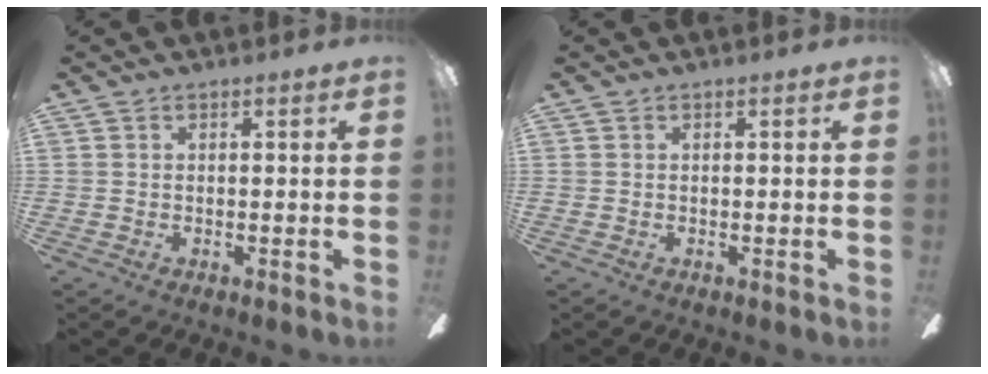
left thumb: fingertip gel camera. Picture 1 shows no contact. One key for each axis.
{"total": 0.0}